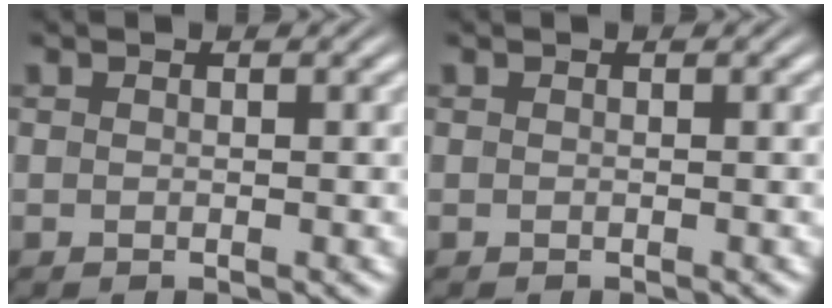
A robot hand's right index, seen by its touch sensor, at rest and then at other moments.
{"total": 0.0}